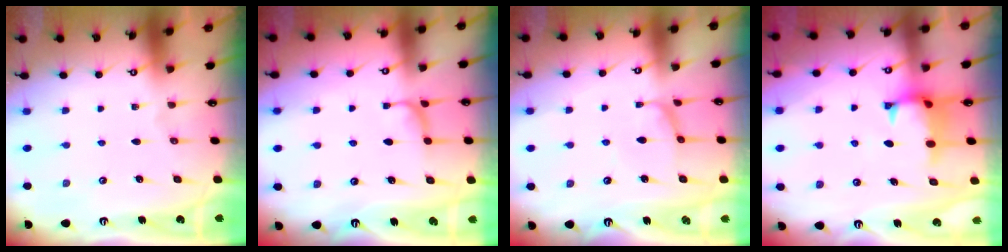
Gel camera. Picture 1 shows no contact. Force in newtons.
{"total": 1.6, "press": 1.3, "slide": 0.8}
{"total": 2.8, "press": 2.7, "slide": 0.7}
{"total": 1.3, "press": 1.0, "slide": 0.8}